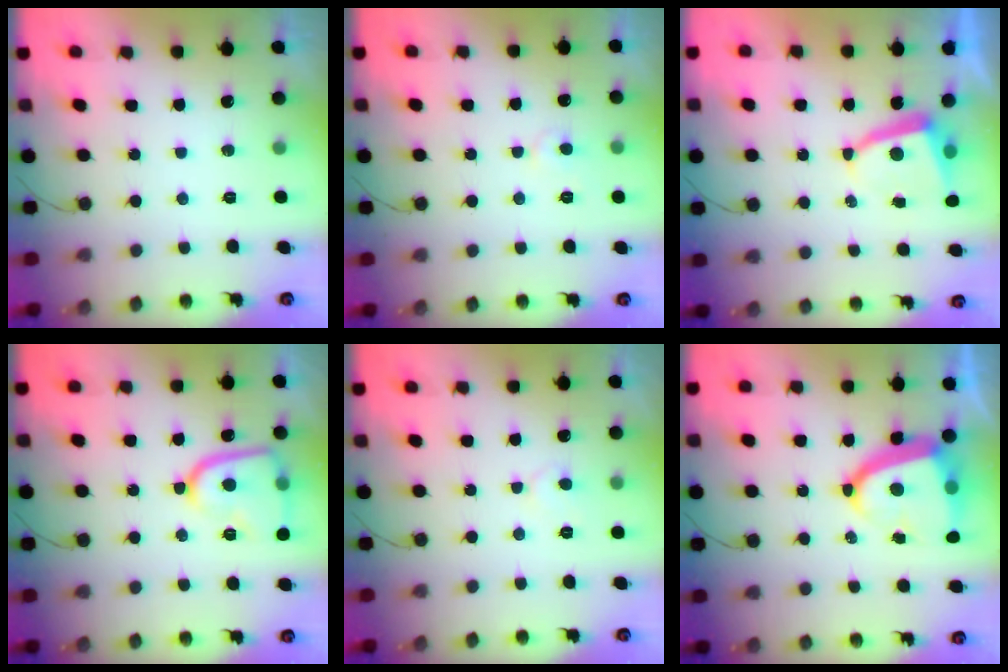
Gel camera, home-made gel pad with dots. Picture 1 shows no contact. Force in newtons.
{"total": 4.6, "press": 4.6, "slide": 0.5}
{"total": 6.2, "press": 6.1, "slide": 0.7}
{"total": 13.9, "press": 13.9, "slide": 1.2}
{"total": 4.0, "press": 3.9, "slide": 0.5}
{"total": 14.5, "press": 14.5, "slide": 1.3}